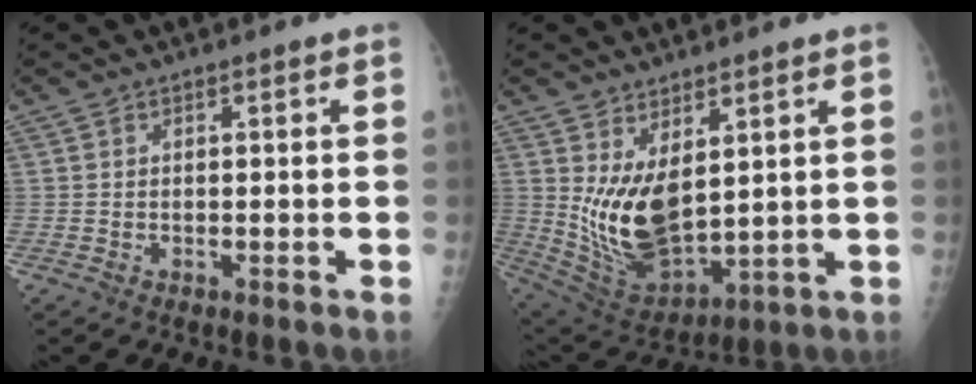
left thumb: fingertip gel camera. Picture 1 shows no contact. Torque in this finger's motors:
{"motor_torque": [0.85, 0.71, 1.33, -0.50, 0.33]}